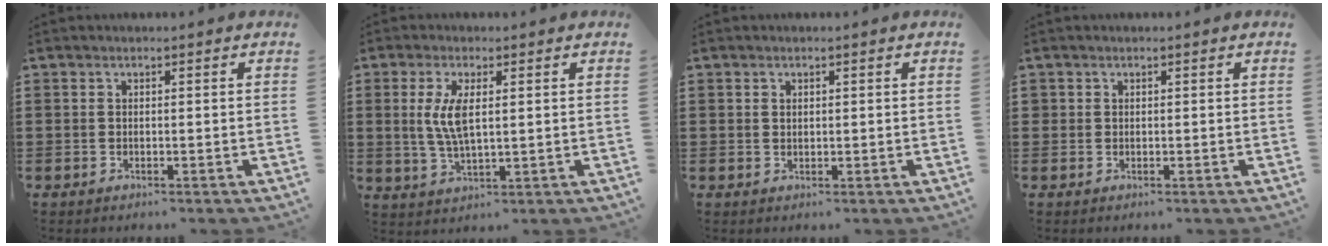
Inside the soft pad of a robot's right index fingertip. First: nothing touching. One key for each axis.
{"total": 5.6, "fx": 1.0, "fy": 1.9, "fz": 5.2, "tx": -0.118, "ty": 0.000, "tz": 0.011}
{"total": 0.7, "fx": 0.4, "fy": 0.5, "fz": 0.2, "tx": -0.006, "ty": 0.003, "tz": 0.009}
{"total": 0.6, "fx": 0.2, "fy": 0.6, "fz": 0.1, "tx": -0.002, "ty": 0.003, "tz": 0.005}